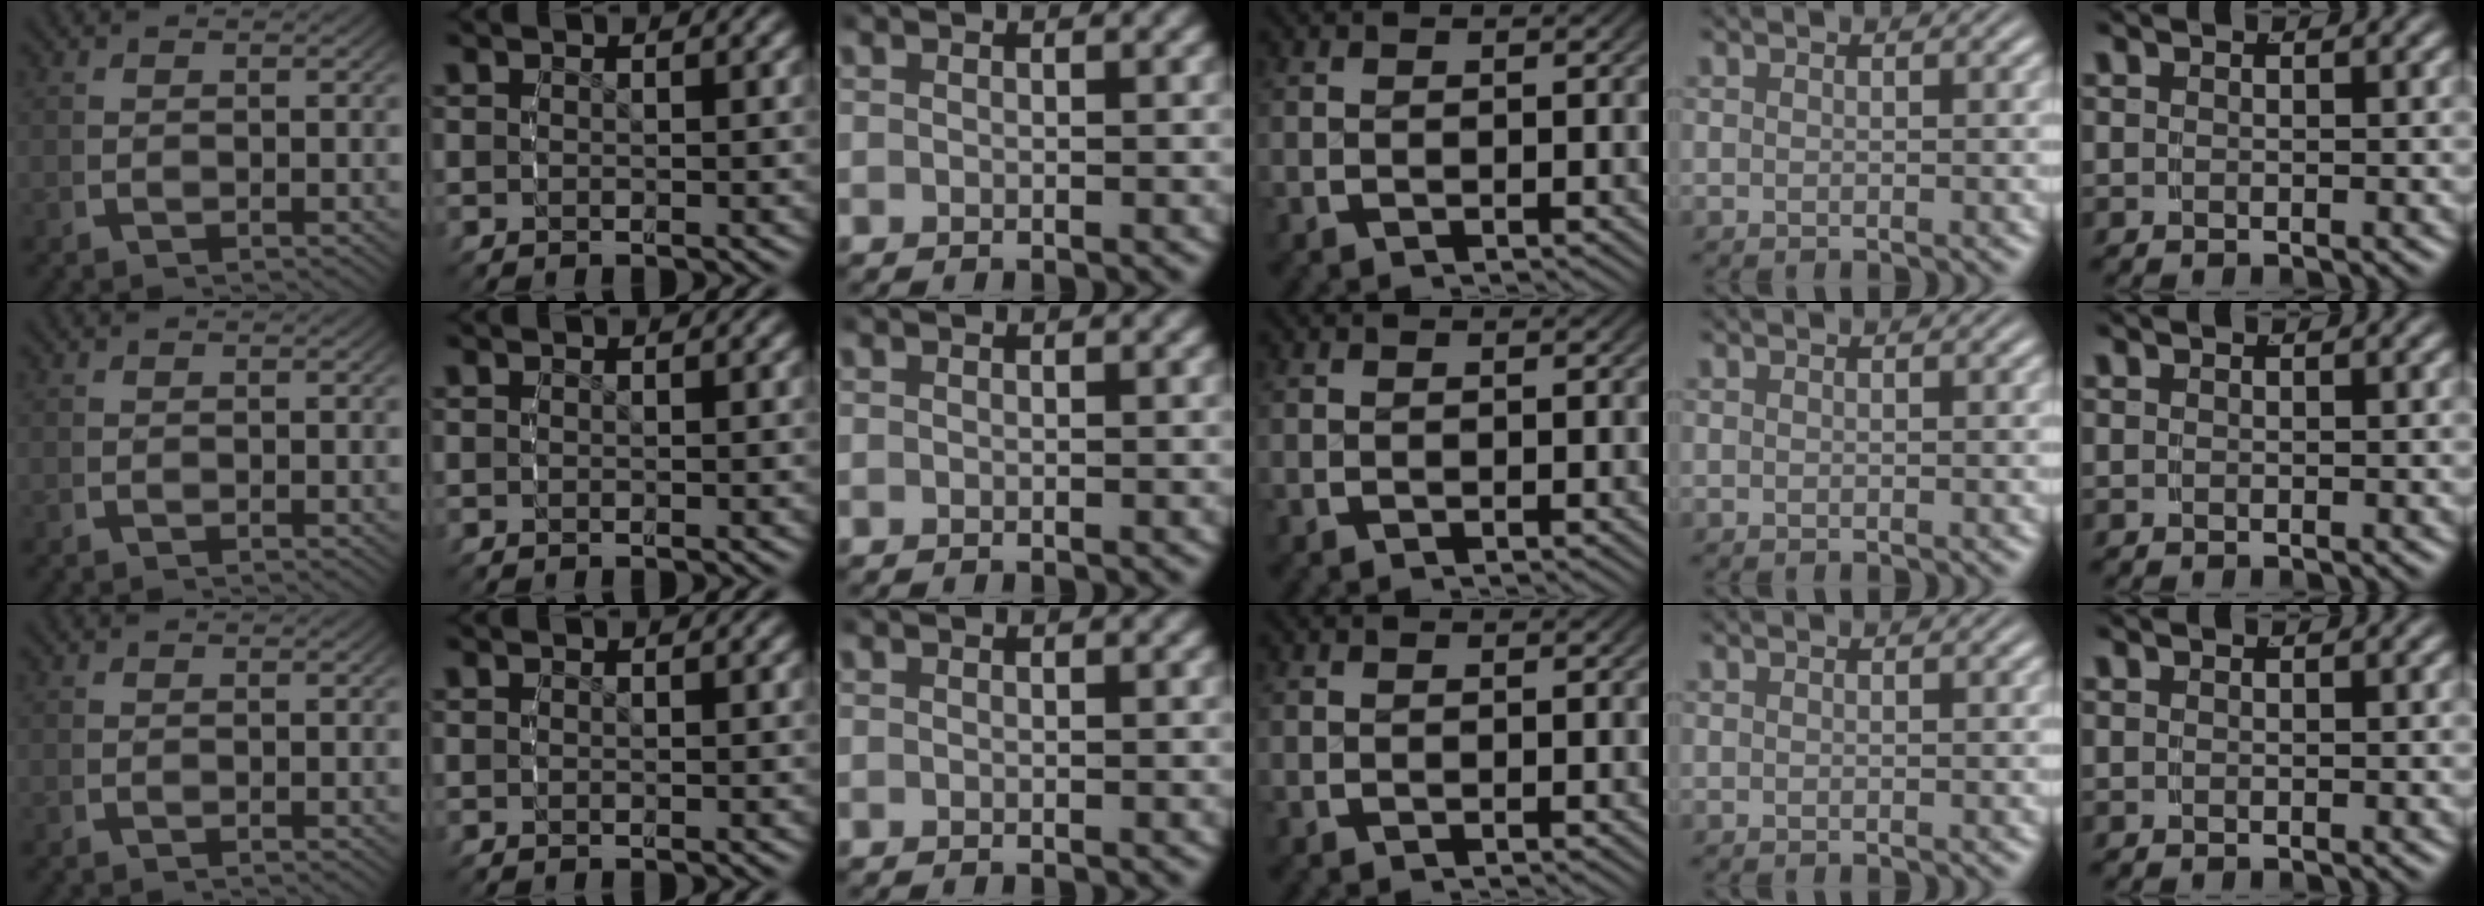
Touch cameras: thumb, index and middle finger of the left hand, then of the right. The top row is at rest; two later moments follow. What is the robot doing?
{"motion": "reach", "object": "shirt"}